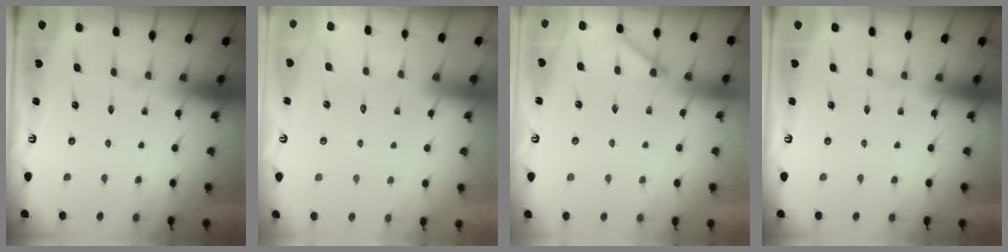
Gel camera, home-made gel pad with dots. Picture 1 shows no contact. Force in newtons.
{"total": 2.8, "press": 2.8, "slide": 0.3}
{"total": 4.0, "press": 4.0, "slide": 0.5}
{"total": 0.0}